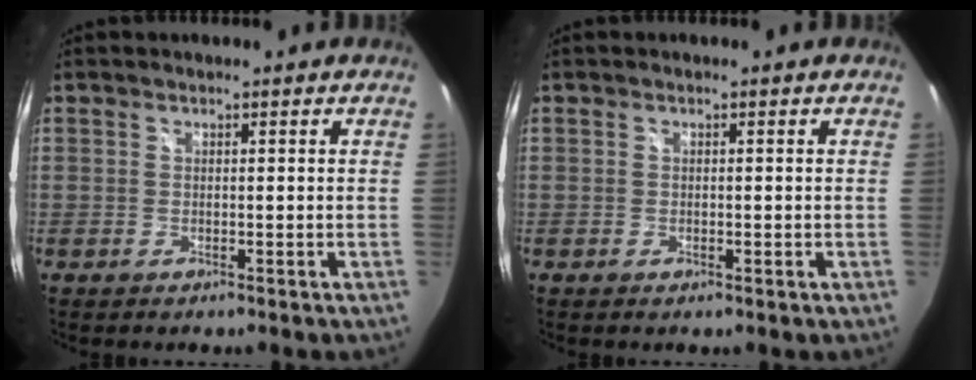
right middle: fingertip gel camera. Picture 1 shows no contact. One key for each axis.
{"total": 0.8, "fx": -0.1, "fy": 0.3, "fz": 0.7, "tx": -0.008, "ty": 0.001, "tz": -0.002}